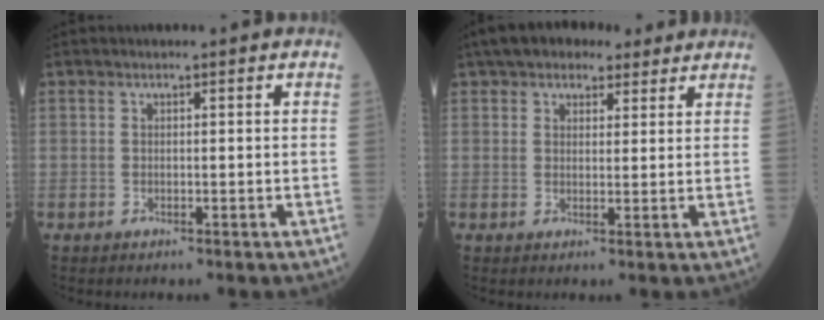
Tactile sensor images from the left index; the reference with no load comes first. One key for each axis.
{"total": 8.4, "fx": 6.5, "fy": 3.9, "fz": 3.6, "tx": -0.049, "ty": 0.036, "tz": 0.098}